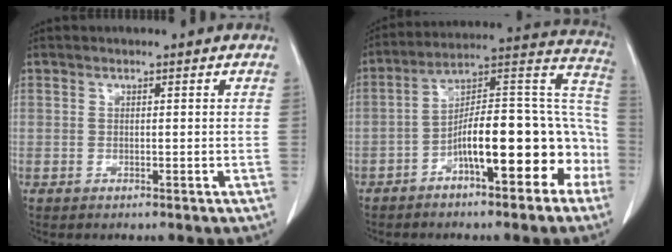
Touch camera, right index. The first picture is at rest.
{"total": 16.8, "force": [-6.4, 4.8, 14.7], "torque": [-0.207, 0.052, -0.096]}